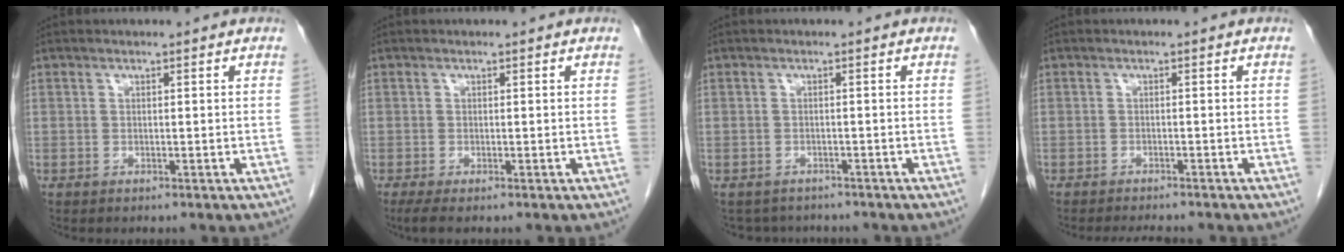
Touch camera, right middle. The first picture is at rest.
{"total": 1.8, "force": [-1.2, 0.2, 1.3], "torque": [-0.028, -0.008, -0.023]}
{"total": 4.5, "force": [-4.1, 1.8, 0.2], "torque": [0.001, 0.001, -0.053]}
{"total": 4.0, "force": [-3.7, 0.7, 1.4], "torque": [-0.016, -0.007, -0.051]}